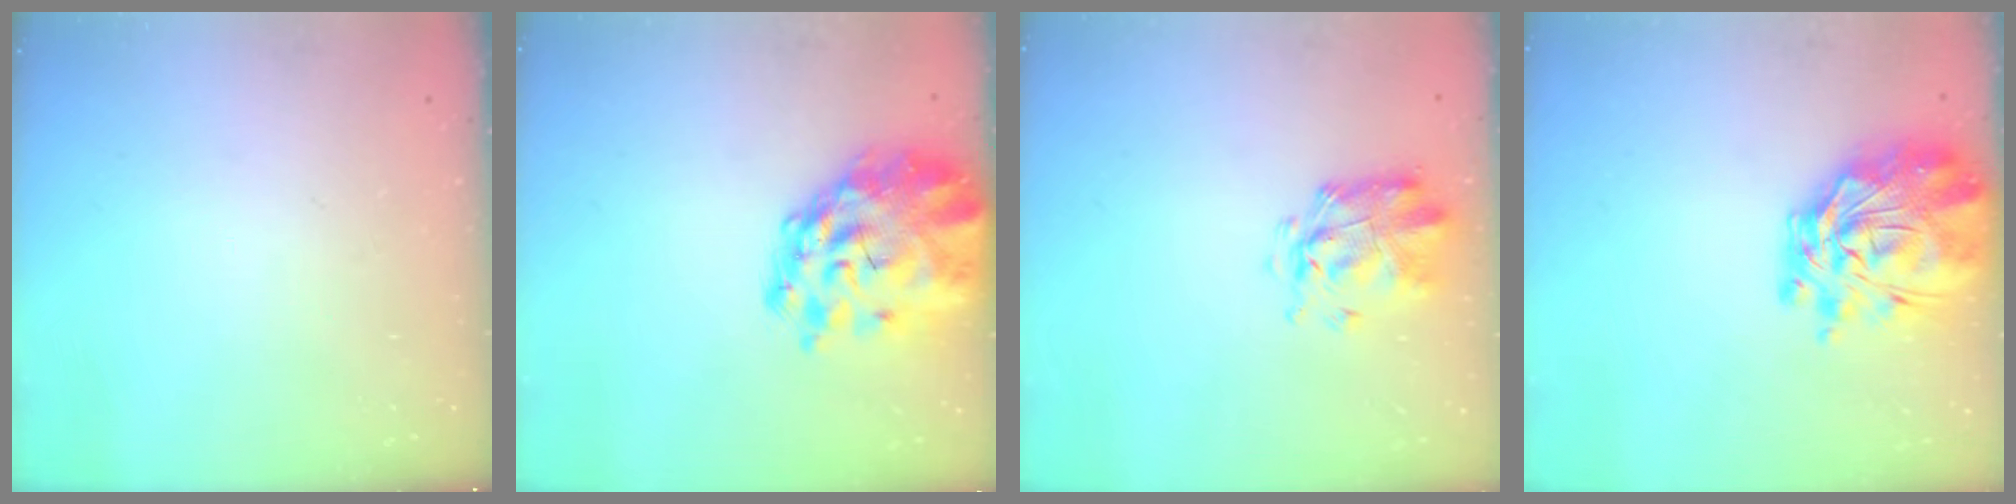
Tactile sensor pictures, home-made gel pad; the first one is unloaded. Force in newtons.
{"total": 8.2, "press": 7.8, "slide": 2.5}
{"total": 3.0, "press": 2.8, "slide": 1.0}
{"total": 7.7, "press": 7.0, "slide": 3.2}